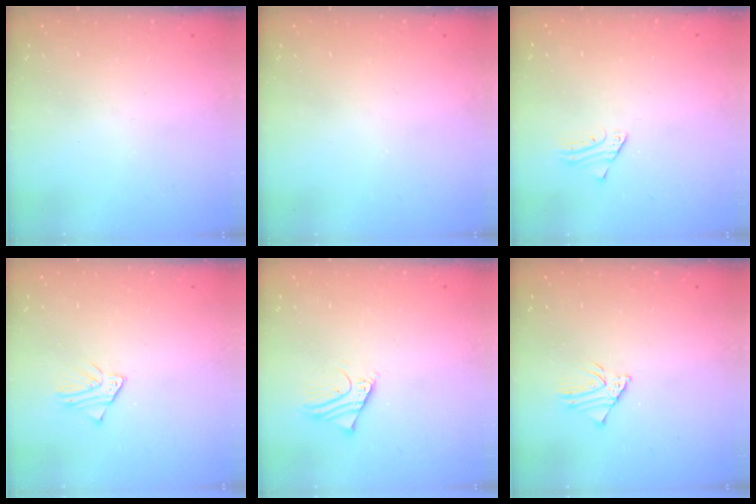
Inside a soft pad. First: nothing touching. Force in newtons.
{"total": 0.0}
{"total": 1.7, "press": 1.7, "slide": 0.2}
{"total": 2.6, "press": 2.6, "slide": 0.2}
{"total": 3.2, "press": 3.2, "slide": 0.3}
{"total": 2.6, "press": 2.6, "slide": 0.2}